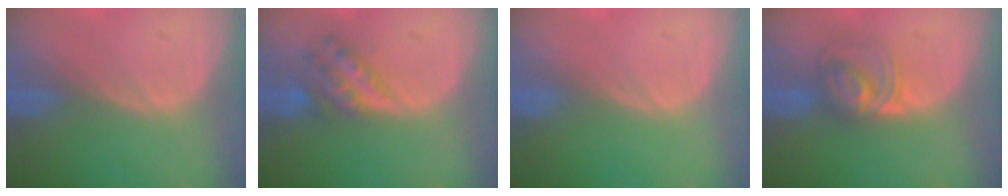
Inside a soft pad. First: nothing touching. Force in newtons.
{"total": 6.1, "press": 5.3, "slide": 3.0}
{"total": 0.0}
{"total": 5.6, "press": 5.5, "slide": 0.6}